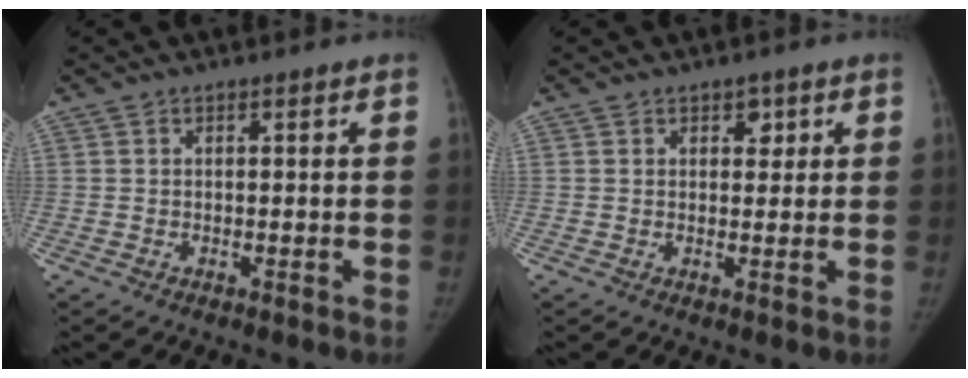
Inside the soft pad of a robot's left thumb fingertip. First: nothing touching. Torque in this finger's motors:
{"motor_torque": [0.45, 0.03, -0.04, -0.33, 0.04]}